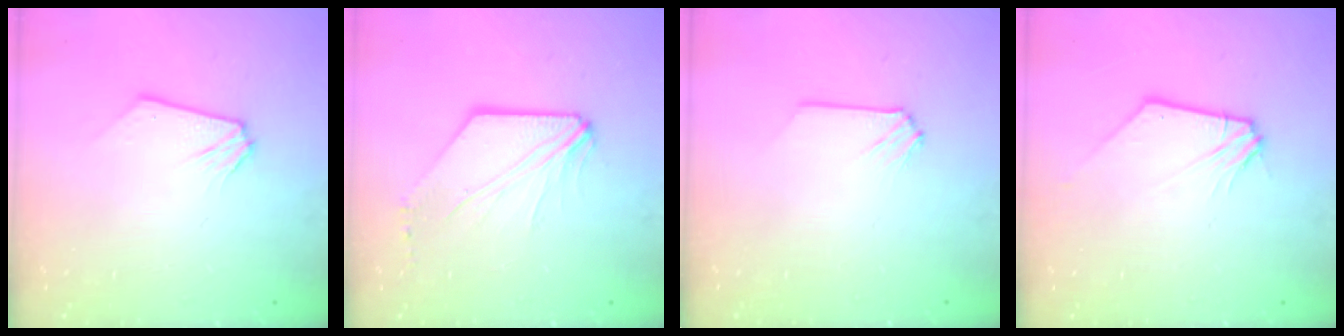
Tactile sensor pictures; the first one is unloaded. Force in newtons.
{"total": 3.6, "press": 3.5, "slide": 0.4}
{"total": 0.0}
{"total": 1.1, "press": 1.1, "slide": 0.1}